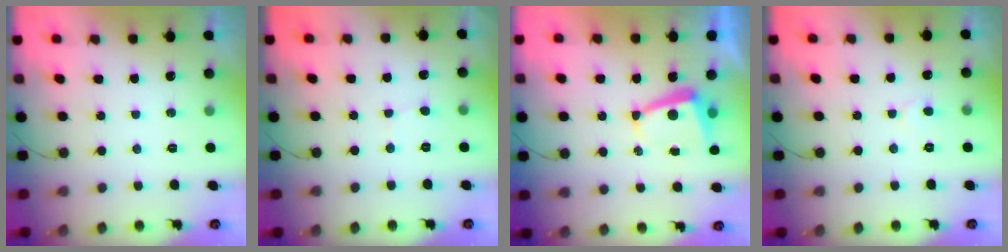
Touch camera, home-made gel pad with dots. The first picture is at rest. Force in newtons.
{"total": 1.6, "press": 1.6, "slide": 0.1}
{"total": 6.2, "press": 6.1, "slide": 0.9}
{"total": 3.6, "press": 3.6, "slide": 0.4}